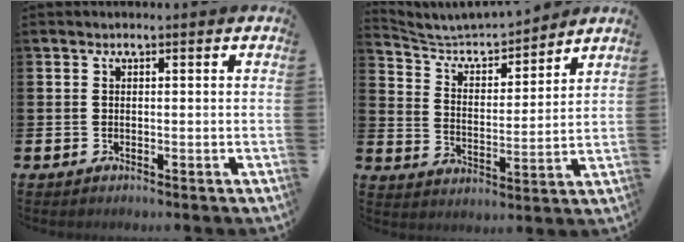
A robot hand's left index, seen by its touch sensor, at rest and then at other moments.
{"total": 5.9, "force": [5.6, 1.1, 1.2], "torque": [-0.055, -0.043, 0.093]}